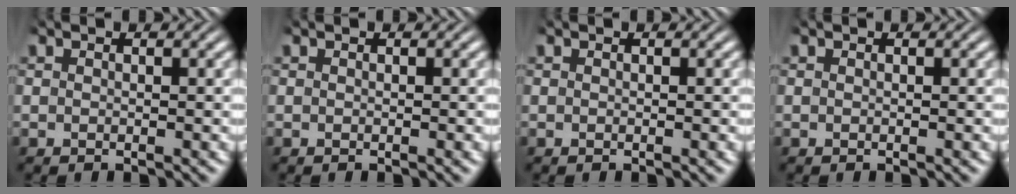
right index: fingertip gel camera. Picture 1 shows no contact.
{"total": 0.0}
{"total": 0.0}
{"total": 0.0}